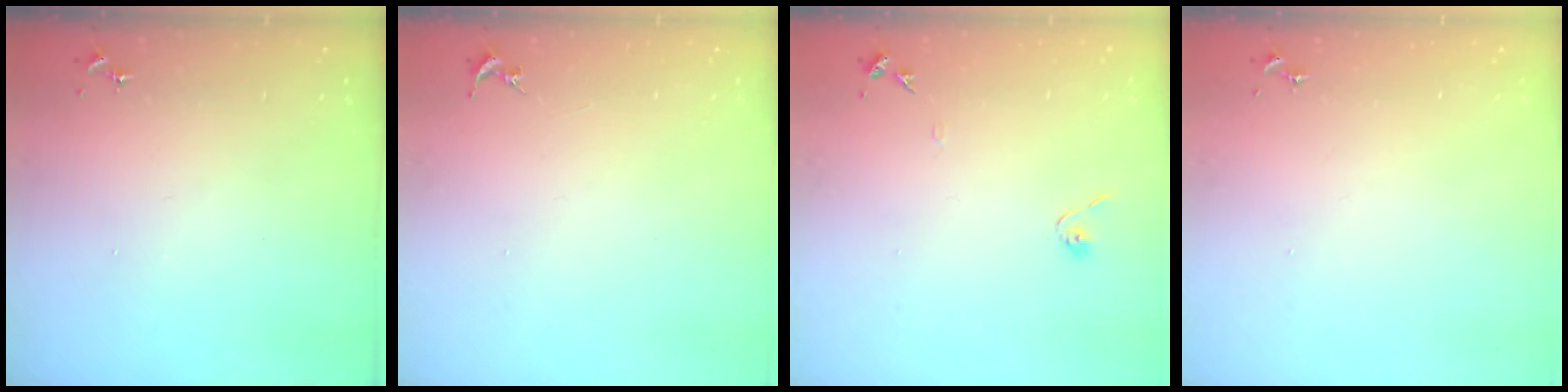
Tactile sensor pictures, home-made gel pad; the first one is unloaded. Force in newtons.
{"total": 0.0}
{"total": 6.8, "press": 6.8, "slide": 0.6}
{"total": 0.0}